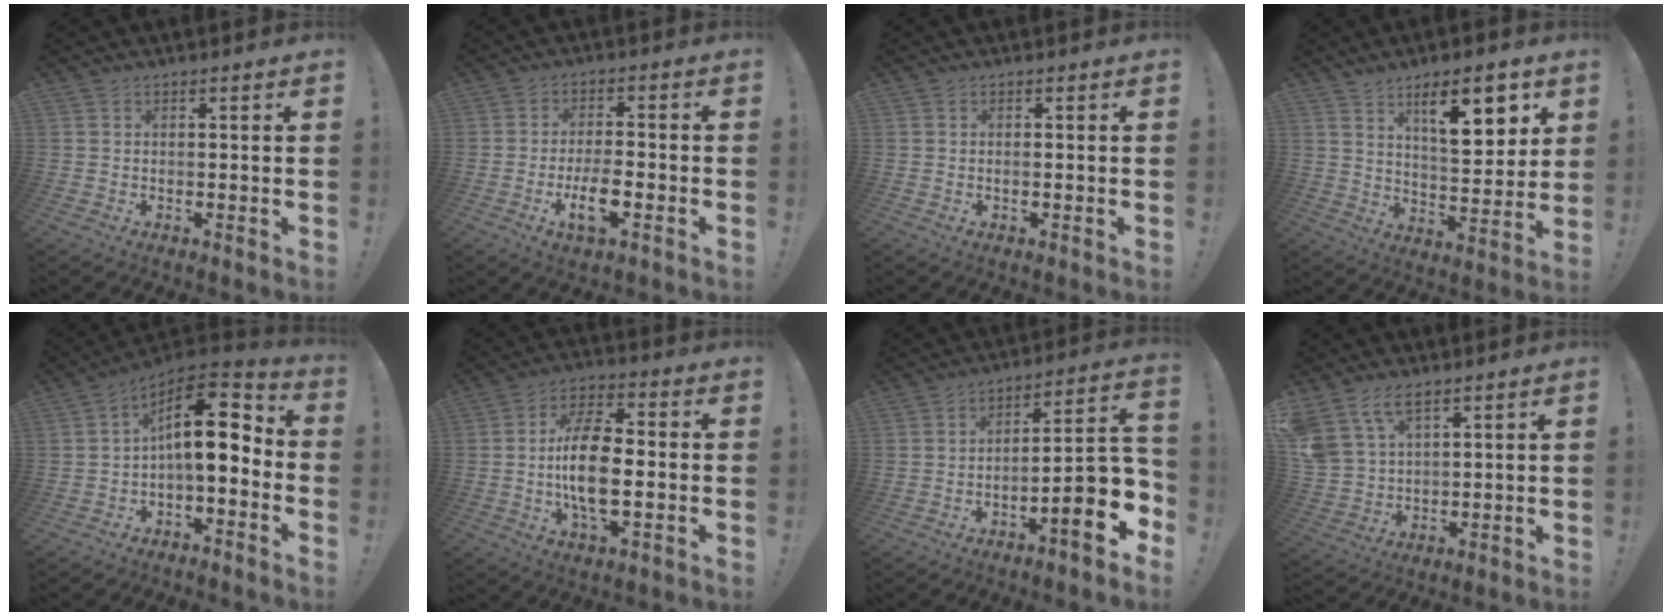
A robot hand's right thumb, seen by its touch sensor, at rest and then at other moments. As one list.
[{"total": 8.4, "force": [-3.4, 2.7, 7.2], "torque": [-0.146, 0.002, -0.060]}, {"total": 0.7, "force": [-0.3, 0.1, 0.6], "torque": [-0.005, -0.002, -0.008]}, {"total": 14.2, "force": [7.7, 4.8, 10.8], "torque": [-0.148, -0.030, 0.120]}, {"total": 14.3, "force": [1.6, 6.4, 12.7], "torque": [-0.200, -0.005, 0.022]}, {"total": 14.3, "force": [-1.5, 6.6, 12.6], "torque": [-0.244, 0.001, -0.035]}, {"total": 13.4, "force": [-6.3, 3.1, 11.5], "torque": [-0.129, 0.021, -0.104]}, {"total": 9.1, "force": [6.0, 4.8, 4.8], "torque": [-0.104, -0.027, 0.122]}]